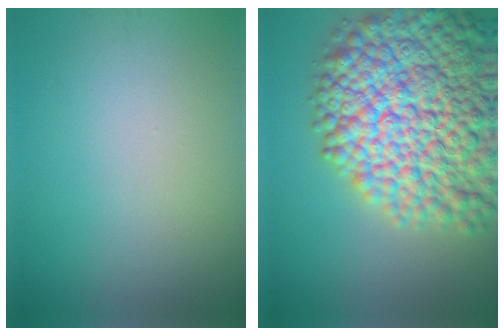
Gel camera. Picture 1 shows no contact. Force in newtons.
{"total": 16.1, "press": 16.0, "slide": 0.8}